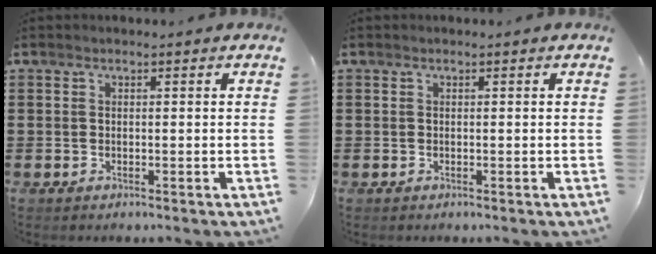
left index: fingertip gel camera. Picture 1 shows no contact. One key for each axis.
{"total": 0.0}